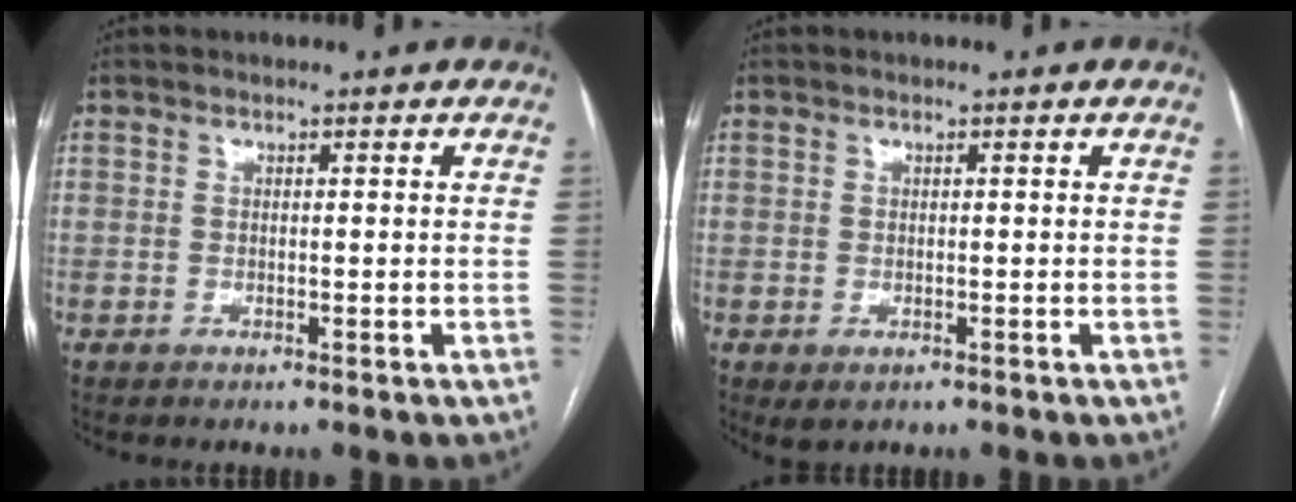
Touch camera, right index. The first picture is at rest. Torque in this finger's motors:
{"motor_torque": [0.36, 0.01, 0.17, 0.02]}